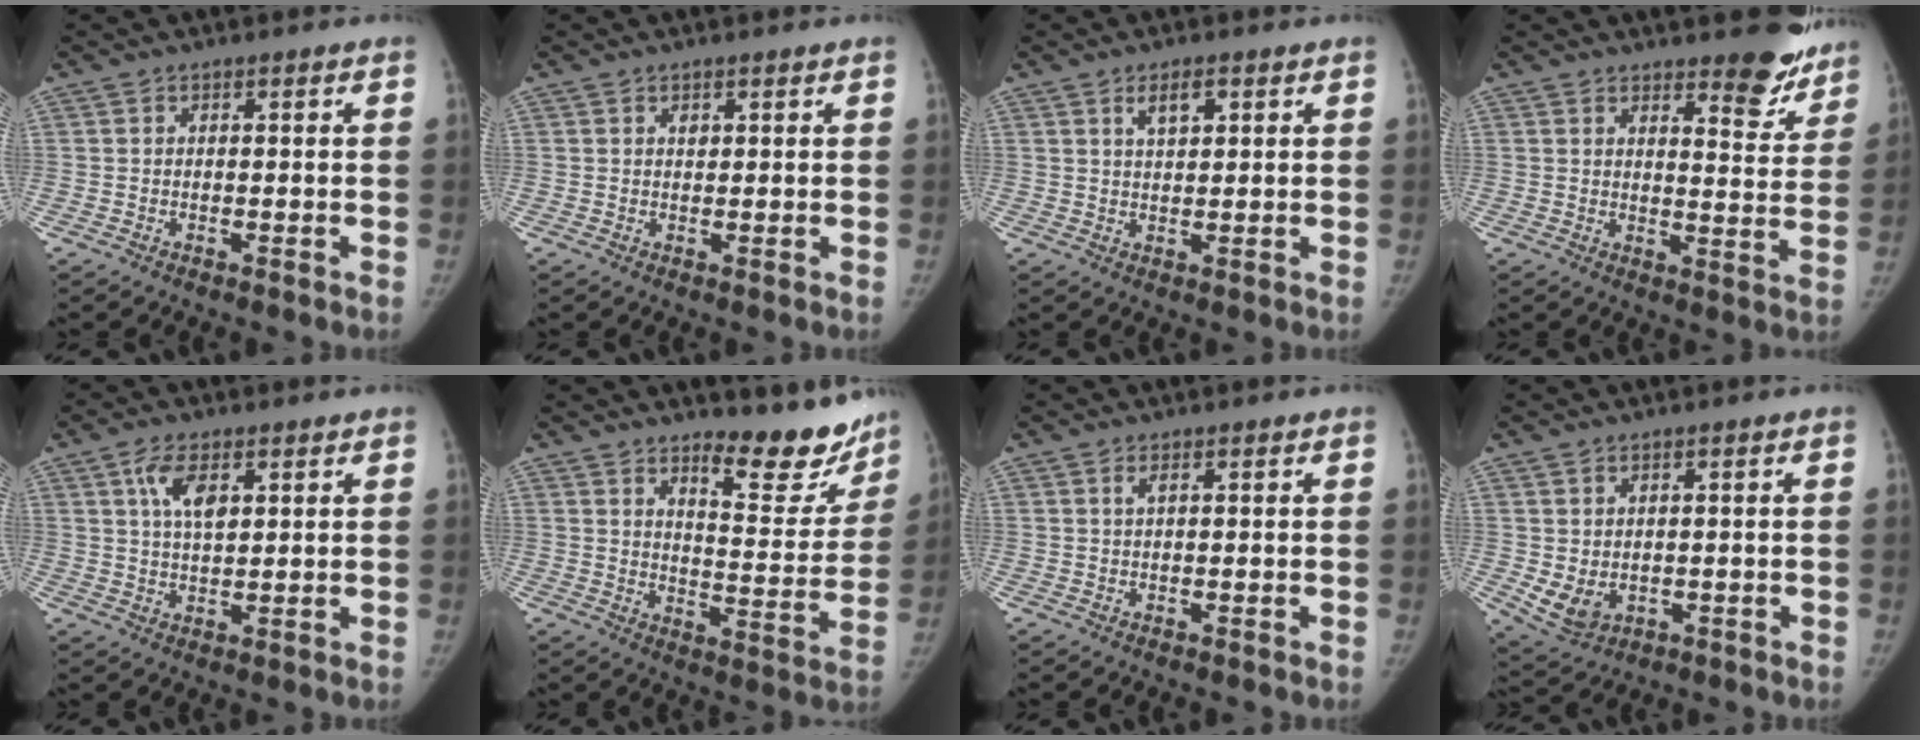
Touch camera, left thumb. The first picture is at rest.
{"total": 1.0, "force": [0.6, 0.6, 0.5], "torque": [-0.003, -0.004, 0.010]}
{"total": 3.5, "force": [1.9, 1.5, 2.6], "torque": [-0.039, -0.008, 0.034]}
{"total": 9.6, "force": [7.7, 3.3, 4.8], "torque": [-0.024, -0.060, 0.098]}
{"total": 6.2, "force": [2.7, 2.9, 4.7], "torque": [-0.083, -0.009, 0.054]}
{"total": 9.7, "force": [8.4, 2.6, 4.1], "torque": [-0.021, -0.076, 0.123]}
{"total": 1.0, "force": [0.5, 0.2, 0.8], "torque": [-0.019, 0.001, 0.010]}
{"total": 5.7, "force": [-0.4, 4.1, 3.9], "torque": [-0.066, -0.011, 0.012]}